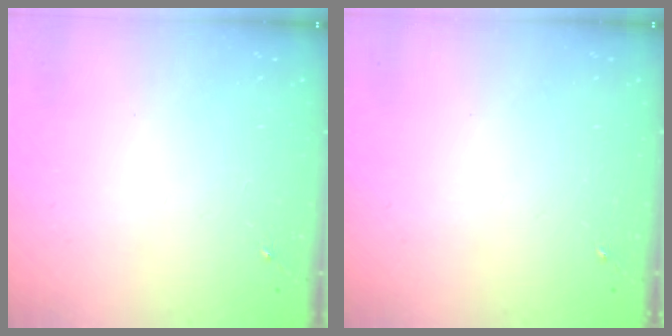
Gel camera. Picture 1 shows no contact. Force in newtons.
{"total": 0.0}